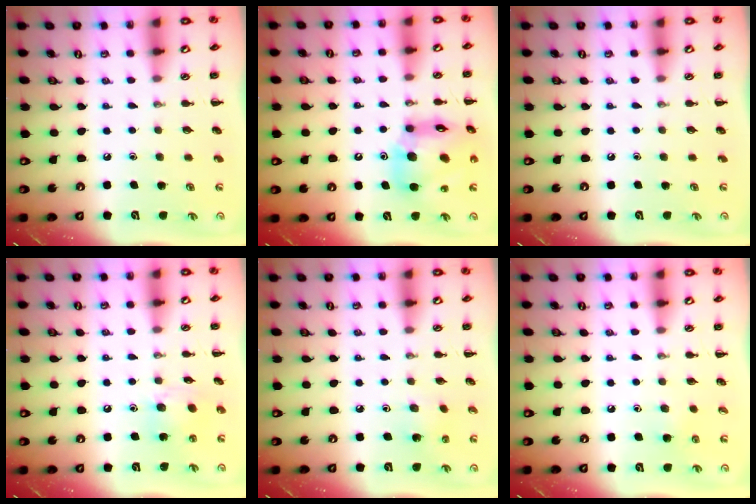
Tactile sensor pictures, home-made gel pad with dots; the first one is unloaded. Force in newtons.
{"total": 16.2, "press": 15.6, "slide": 4.3}
{"total": 0.0}
{"total": 8.6, "press": 8.6, "slide": 0.7}
{"total": 2.1, "press": 2.0, "slide": 0.7}
{"total": 2.4, "press": 2.3, "slide": 0.9}